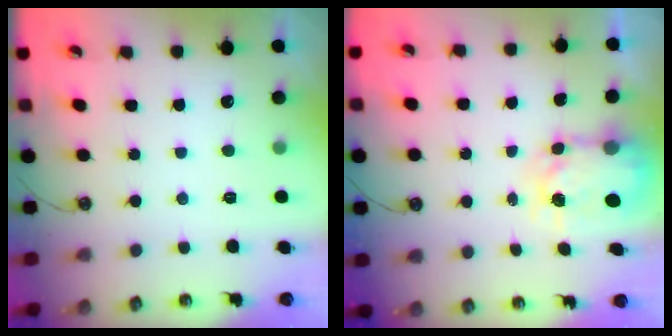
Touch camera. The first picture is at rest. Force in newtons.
{"total": 6.2, "press": 6.2, "slide": 0.4}